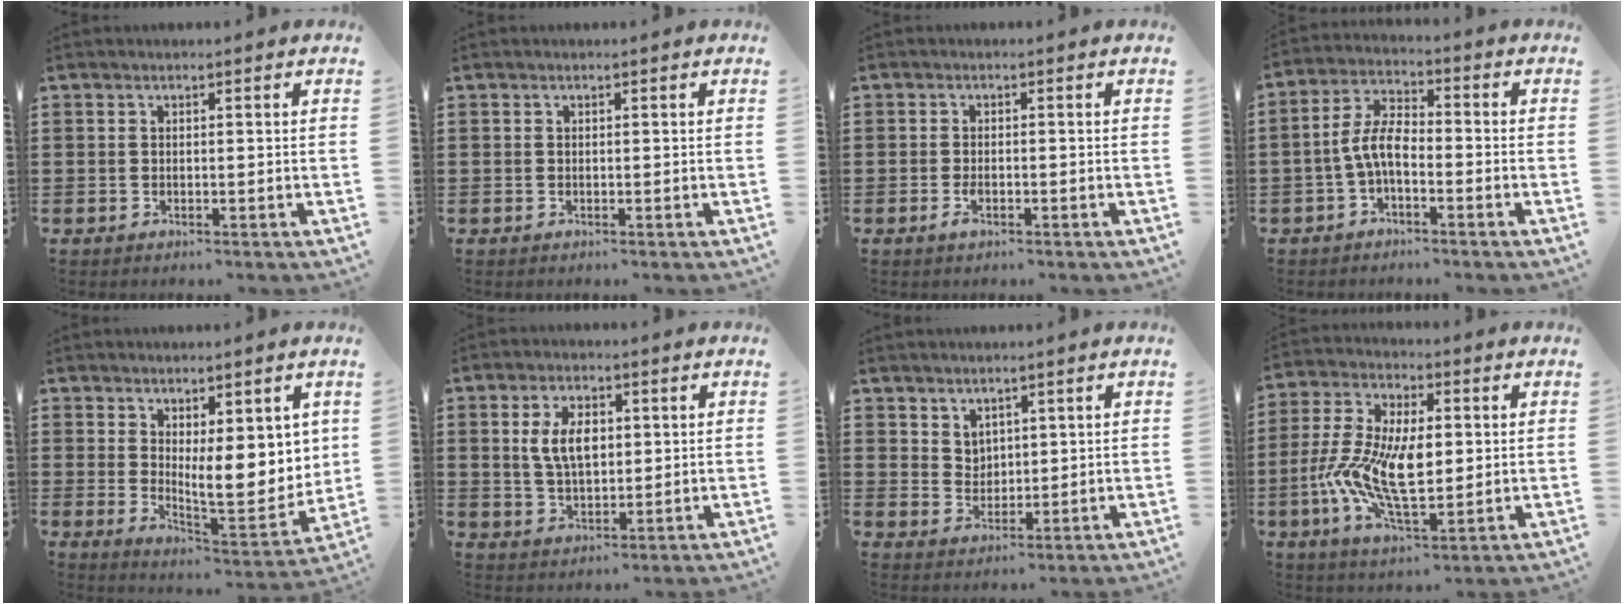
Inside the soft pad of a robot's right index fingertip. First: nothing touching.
{"total": 0.0}
{"total": 1.8, "force": [-0.8, 0.6, 1.6], "torque": [-0.039, -0.008, -0.015]}
{"total": 6.2, "force": [-1.9, 2.7, 5.3], "torque": [-0.128, 0.002, -0.044]}
{"total": 8.3, "force": [3.0, 3.7, 6.8], "torque": [-0.091, -0.033, 0.054]}
{"total": 6.4, "force": [1.3, 3.6, 5.1], "torque": [-0.108, 0.007, 0.016]}
{"total": 3.5, "force": [2.7, 2.2, 0.2], "torque": [-0.015, 0.002, 0.054]}
{"total": 11.9, "force": [-0.9, 5.8, 10.3], "torque": [-0.234, -0.009, -0.019]}